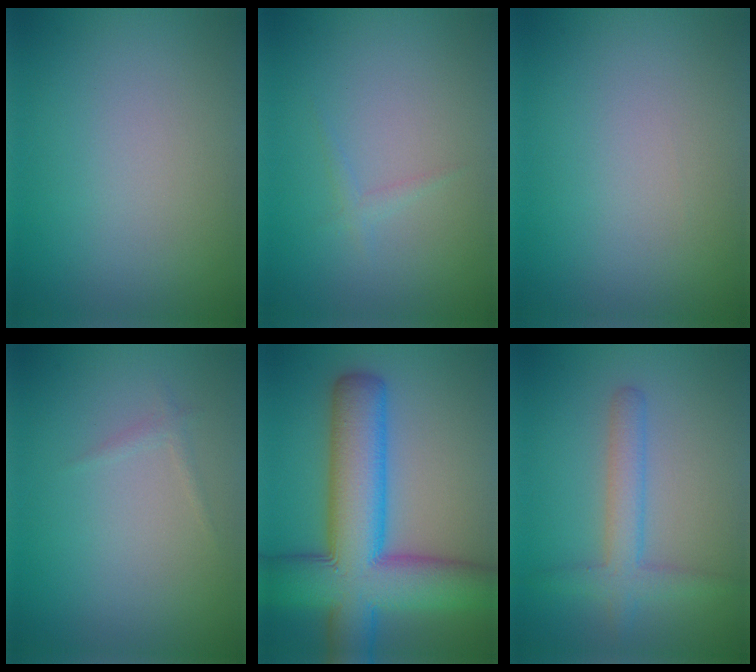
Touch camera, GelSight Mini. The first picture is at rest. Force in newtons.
{"total": 0.8, "press": 0.8, "slide": 0.1}
{"total": 0.0}
{"total": 0.6, "press": 0.6, "slide": 0.1}
{"total": 12.7, "press": 12.7, "slide": 0.5}
{"total": 3.1, "press": 3.1, "slide": 0.1}